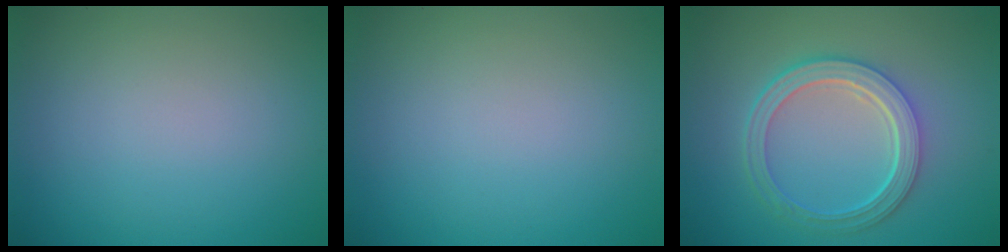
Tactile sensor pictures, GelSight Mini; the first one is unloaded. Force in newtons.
{"total": 0.0}
{"total": 5.4, "press": 4.0, "slide": 3.6}